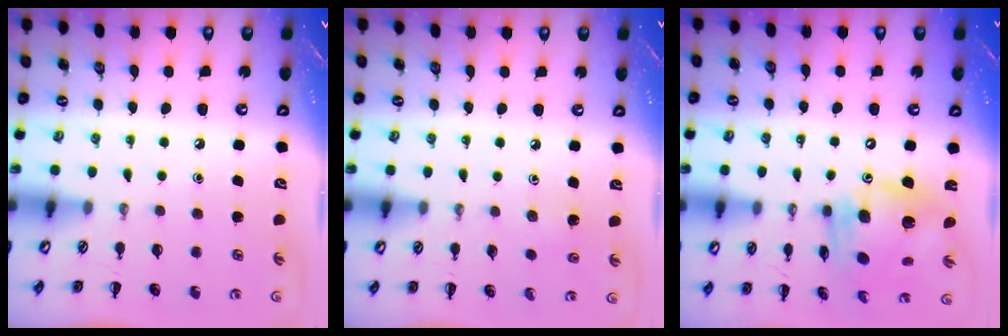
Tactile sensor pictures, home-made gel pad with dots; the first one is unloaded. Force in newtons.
{"total": 2.7, "press": 2.6, "slide": 1.0}
{"total": 14.0, "press": 13.3, "slide": 4.3}